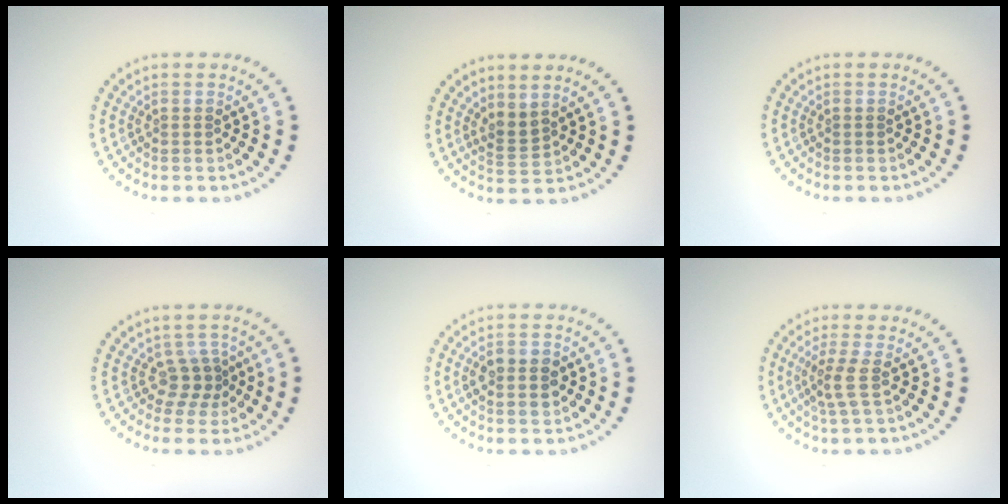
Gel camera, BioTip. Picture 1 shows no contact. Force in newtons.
{"total": 1.8, "press": 1.3, "slide": 1.3}
{"total": 0.0}
{"total": 2.0, "press": 1.4, "slide": 1.4}
{"total": 2.7, "press": 2.7, "slide": 0.1}
{"total": 2.0, "press": 1.4, "slide": 1.4}